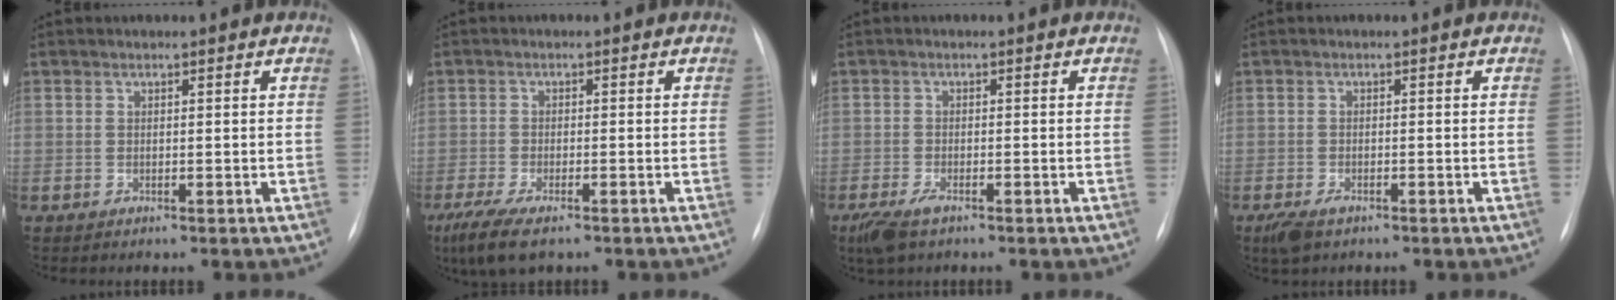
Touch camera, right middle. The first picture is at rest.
{"total": 7.1, "force": [-4.8, 1.9, 4.8], "torque": [-0.094, -0.020, -0.078]}
{"total": 4.0, "force": [-2.6, 1.4, 2.7], "torque": [-0.062, -0.009, -0.044]}
{"total": 3.1, "force": [-2.0, 1.4, 1.9], "torque": [-0.043, -0.006, -0.029]}